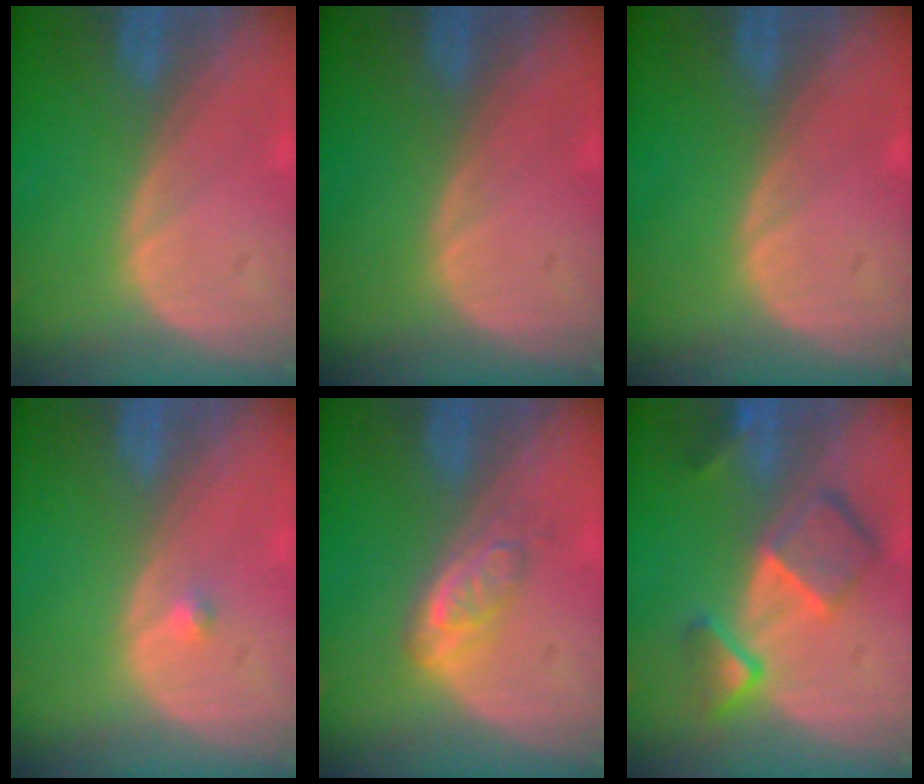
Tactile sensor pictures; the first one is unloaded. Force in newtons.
{"total": 0.0}
{"total": 0.0}
{"total": 0.9, "press": 0.7, "slide": 0.6}
{"total": 3.8, "press": 3.8, "slide": 0.1}
{"total": 7.8, "press": 6.8, "slide": 3.9}